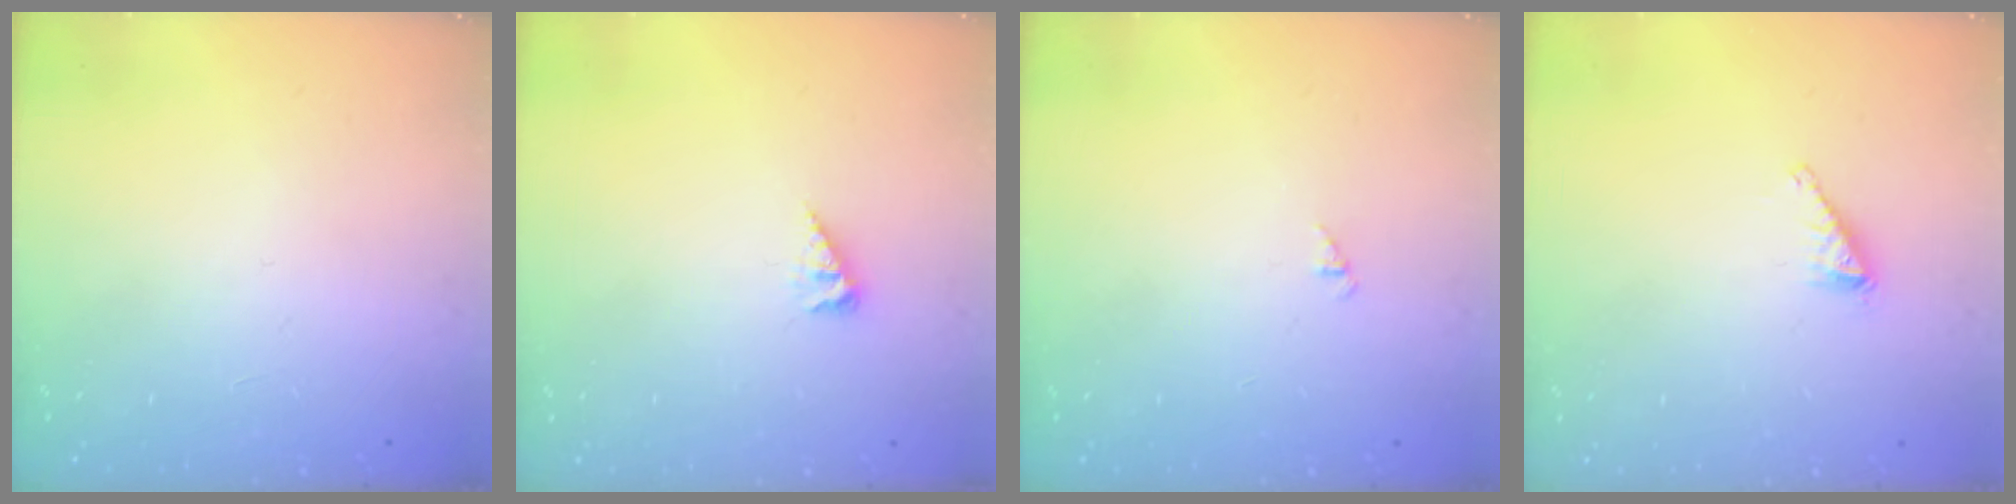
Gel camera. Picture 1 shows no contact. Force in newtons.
{"total": 4.6, "press": 4.6, "slide": 0.7}
{"total": 1.3, "press": 1.2, "slide": 0.3}
{"total": 1.8, "press": 1.7, "slide": 0.1}